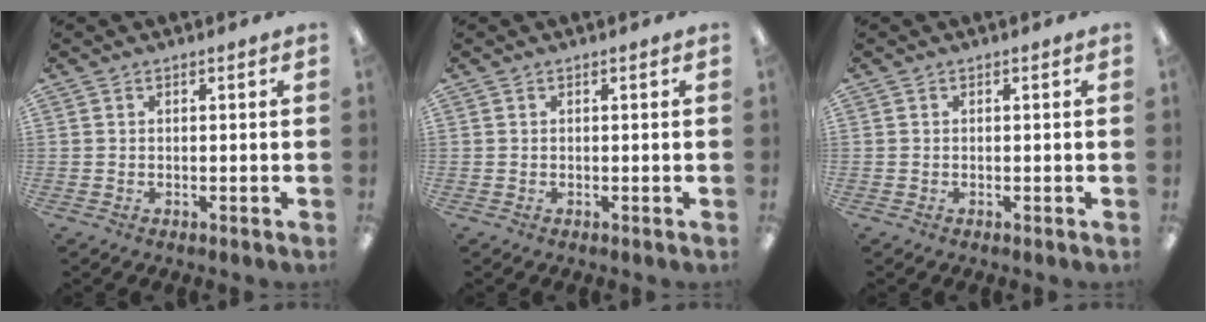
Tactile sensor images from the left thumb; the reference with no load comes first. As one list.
[{"total": 0.0}, {"total": 0.0}]